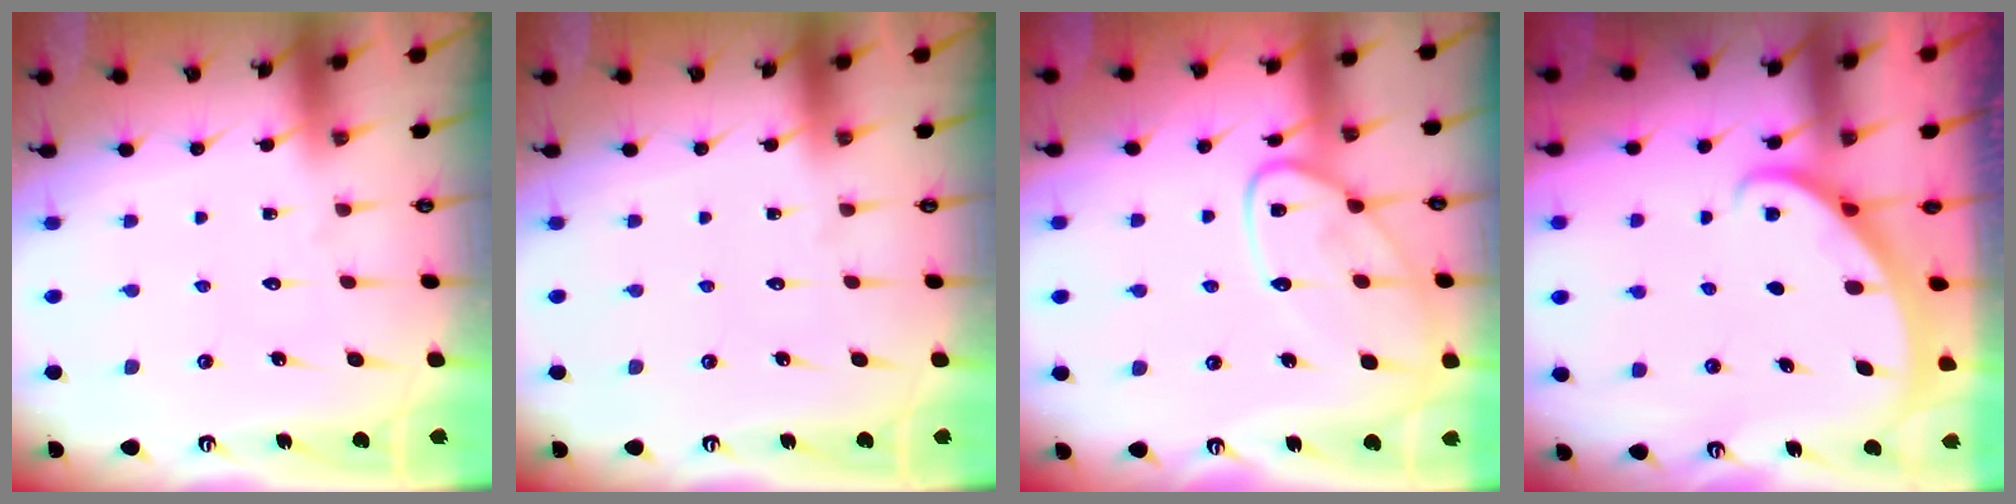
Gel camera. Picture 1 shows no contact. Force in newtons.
{"total": 0.0}
{"total": 13.2, "press": 13.2, "slide": 1.2}
{"total": 1.5, "press": 1.5, "slide": 0.1}